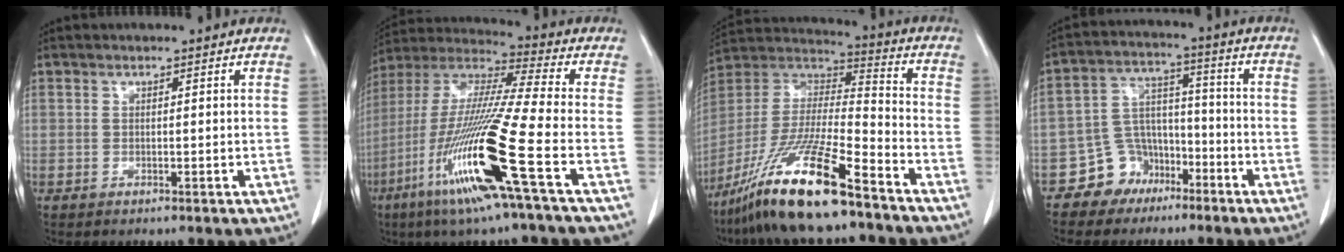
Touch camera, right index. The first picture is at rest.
{"total": 20.3, "force": [-8.0, -0.8, 18.6], "torque": [-0.405, -0.041, -0.165]}
{"total": 18.8, "force": [-13.2, 1.4, 13.3], "torque": [-0.290, -0.035, -0.250]}
{"total": 7.8, "force": [-5.0, 5.9, 1.3], "torque": [-0.024, 0.027, -0.082]}